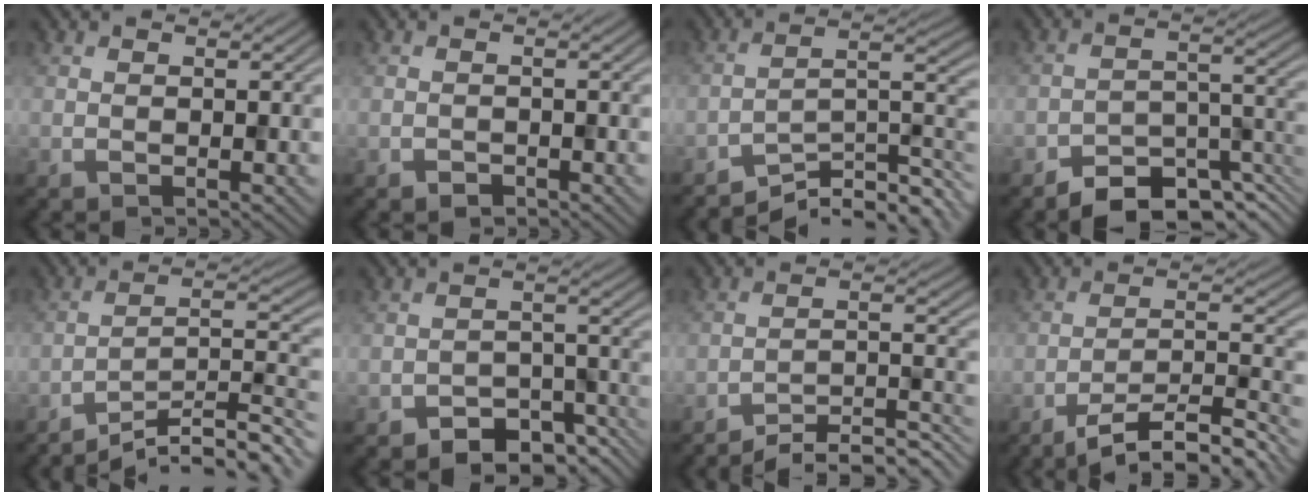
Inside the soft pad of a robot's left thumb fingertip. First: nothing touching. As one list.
[{"total": 1.0, "force": [-0.8, 0.6, 0.3], "torque": [-0.005, -0.001, -0.015]}, {"total": 9.3, "force": [-7.1, 2.3, 5.6], "torque": [-0.079, -0.002, -0.128]}, {"total": 8.4, "force": [-6.8, 3.1, 3.9], "torque": [-0.043, 0.001, -0.121]}, {"total": 11.6, "force": [-9.1, 2.0, 6.9], "torque": [-0.104, 0.011, -0.151]}, {"total": 6.1, "force": [-4.1, 3.2, 3.1], "torque": [-0.040, -0.006, -0.071]}, {"total": 6.9, "force": [-5.5, 1.3, 3.9], "torque": [-0.063, 0.004, -0.088]}, {"total": 10.7, "force": [-8.3, 2.0, 6.4], "torque": [-0.114, 0.001, -0.129]}]